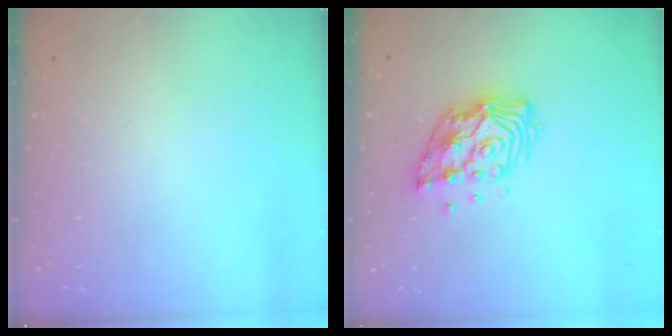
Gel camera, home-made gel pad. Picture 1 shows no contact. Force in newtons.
{"total": 13.0, "press": 12.9, "slide": 1.1}